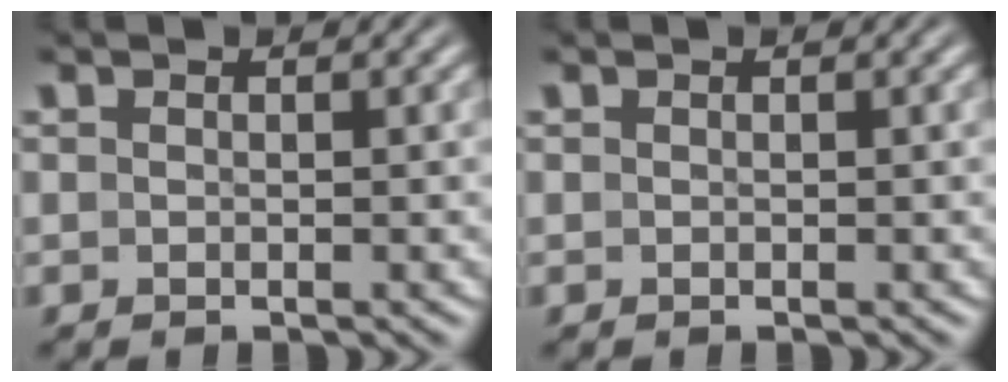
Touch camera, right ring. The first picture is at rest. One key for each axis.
{"total": 0.0}